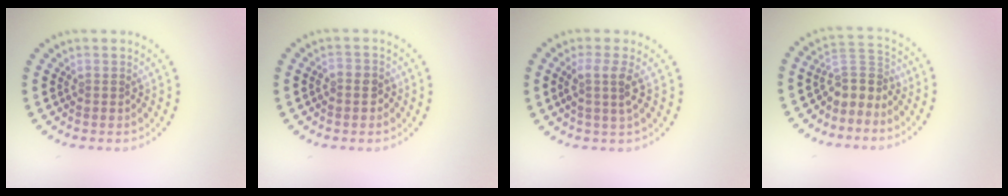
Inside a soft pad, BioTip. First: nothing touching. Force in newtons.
{"total": 1.3, "press": 1.3, "slide": 0.4}
{"total": 2.4, "press": 1.8, "slide": 1.6}
{"total": 2.9, "press": 2.1, "slide": 2.0}